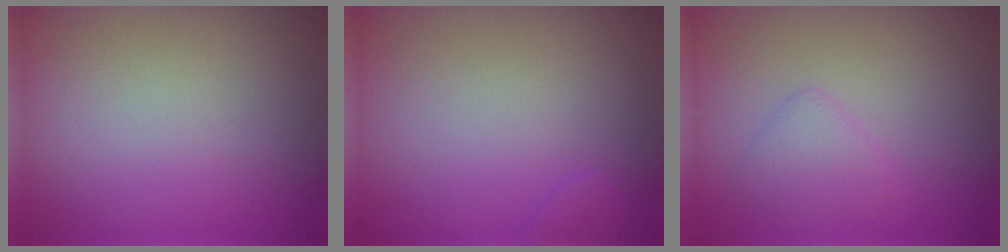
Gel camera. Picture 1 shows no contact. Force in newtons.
{"total": 0.7, "press": 0.7, "slide": 0.0}
{"total": 1.6, "press": 1.6, "slide": 0.1}